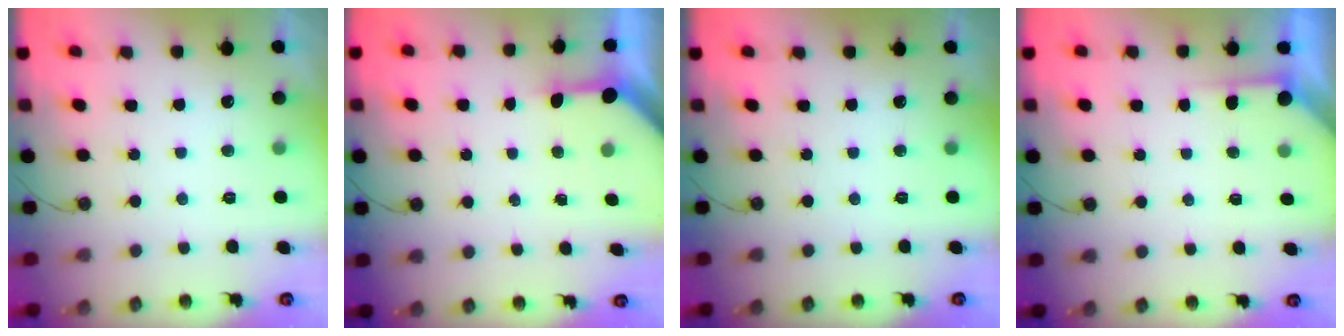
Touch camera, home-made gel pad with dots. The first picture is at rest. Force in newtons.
{"total": 3.5, "press": 3.5, "slide": 0.4}
{"total": 0.0}
{"total": 2.9, "press": 2.8, "slide": 0.4}